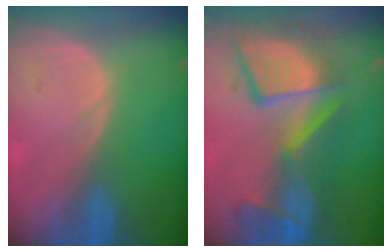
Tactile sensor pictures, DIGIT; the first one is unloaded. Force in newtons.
{"total": 13.1, "press": 11.3, "slide": 6.6}